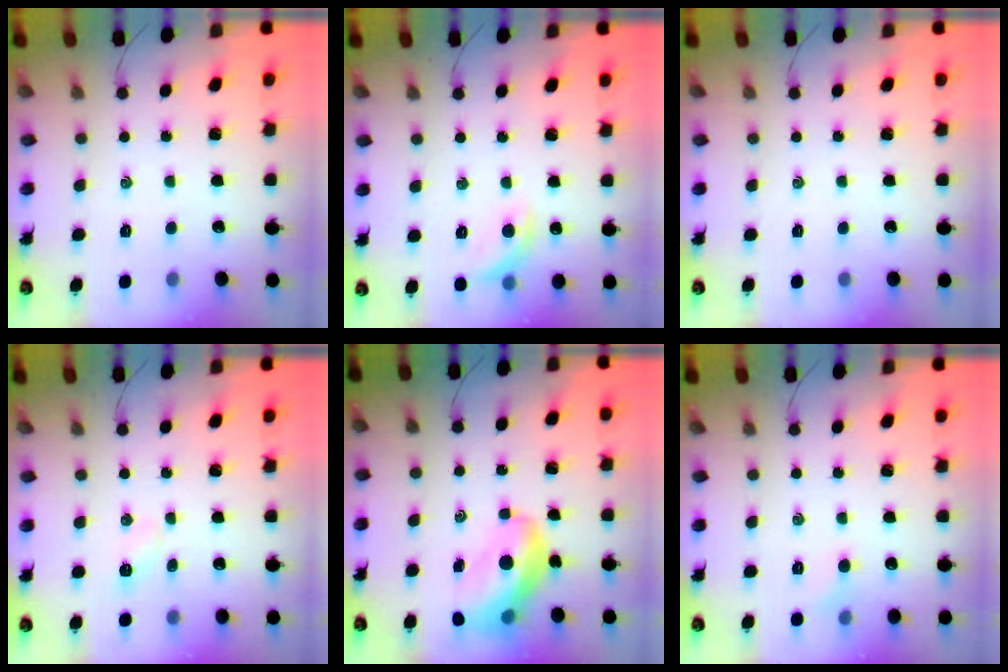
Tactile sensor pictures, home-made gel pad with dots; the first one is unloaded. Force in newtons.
{"total": 7.6, "press": 7.4, "slide": 1.6}
{"total": 0.0}
{"total": 2.9, "press": 2.8, "slide": 0.8}
{"total": 12.9, "press": 12.4, "slide": 3.4}
{"total": 4.4, "press": 4.1, "slide": 1.5}